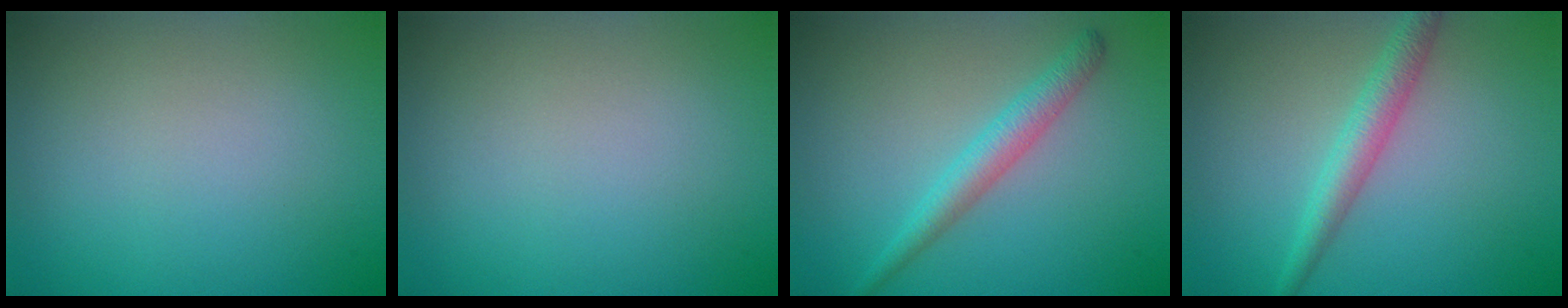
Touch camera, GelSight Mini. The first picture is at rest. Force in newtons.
{"total": 0.0}
{"total": 2.6, "press": 2.6, "slide": 0.1}
{"total": 2.7, "press": 2.7, "slide": 0.1}